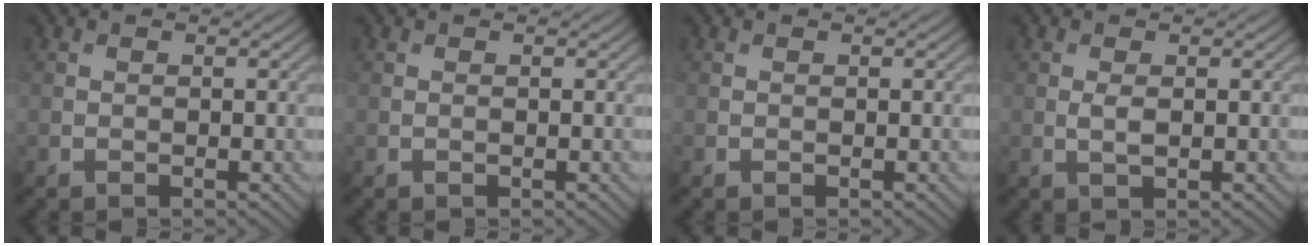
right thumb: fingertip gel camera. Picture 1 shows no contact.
{"total": 0.0}
{"total": 0.0}
{"total": 1.6, "force": [0.1, 0.6, 1.4], "torque": [-0.036, -0.001, 0.003]}